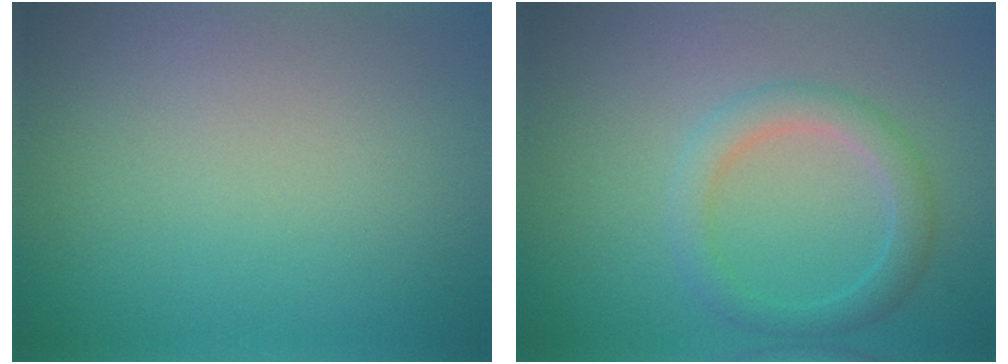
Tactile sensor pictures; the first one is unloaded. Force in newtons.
{"total": 2.9, "press": 2.9, "slide": 0.1}